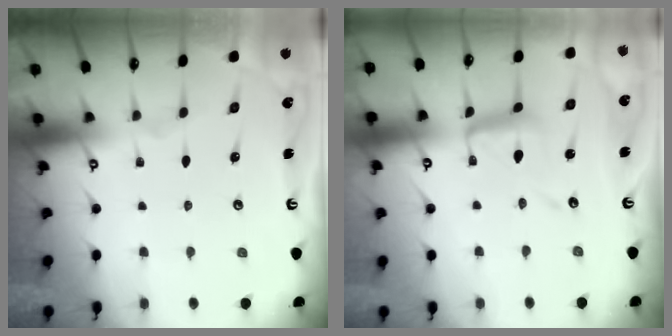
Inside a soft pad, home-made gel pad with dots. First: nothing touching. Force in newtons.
{"total": 11.3, "press": 11.3, "slide": 1.0}